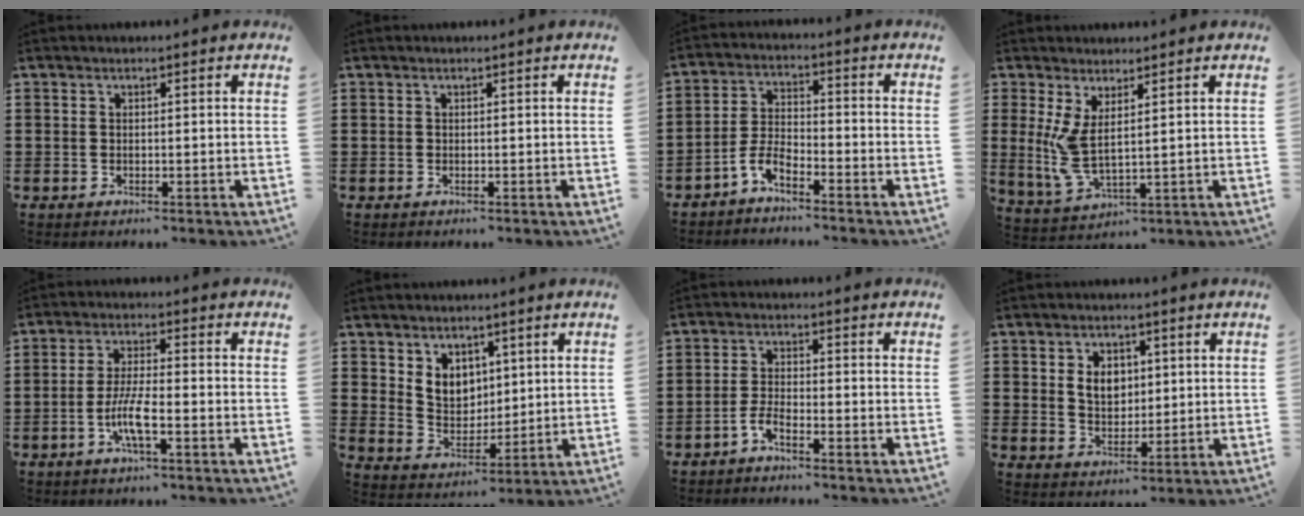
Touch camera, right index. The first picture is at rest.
{"total": 0.0}
{"total": 4.4, "force": [-3.8, 0.8, 2.1], "torque": [-0.061, 0.001, -0.081]}
{"total": 5.8, "force": [2.2, 1.5, 5.2], "torque": [-0.134, -0.017, 0.035]}
{"total": 5.7, "force": [-2.5, 0.8, 5.0], "torque": [-0.110, -0.013, -0.052]}
{"total": 5.7, "force": [3.2, 4.4, 1.6], "torque": [-0.045, -0.001, 0.060]}
{"total": 2.9, "force": [-2.3, 0.3, 1.6], "torque": [-0.046, -0.003, -0.050]}
{"total": 4.6, "force": [1.2, 3.5, 2.8], "torque": [-0.058, 0.009, 0.017]}